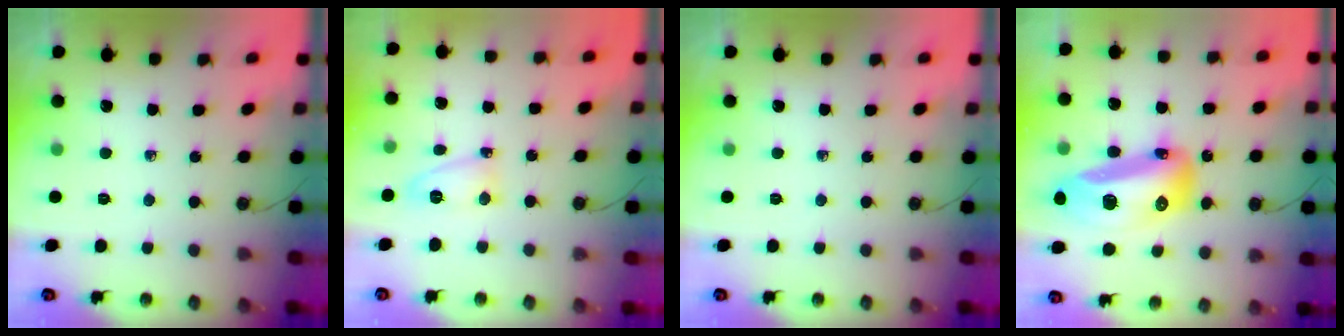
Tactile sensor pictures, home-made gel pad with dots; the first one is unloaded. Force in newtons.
{"total": 6.2, "press": 6.1, "slide": 0.5}
{"total": 0.0}
{"total": 22.0, "press": 21.8, "slide": 3.4}